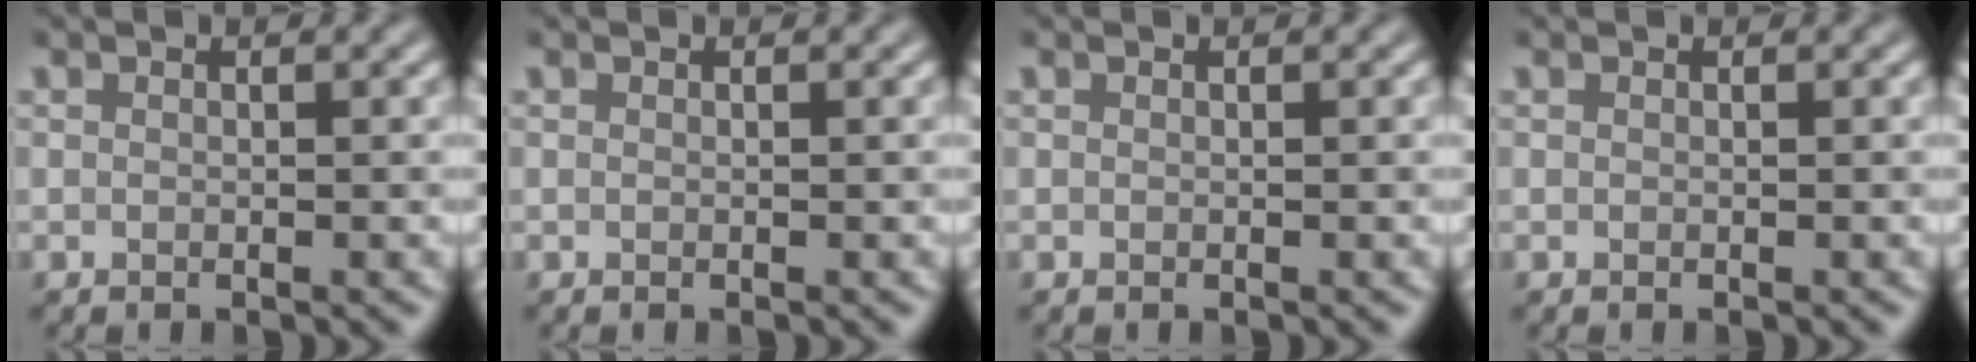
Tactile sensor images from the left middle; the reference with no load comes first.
{"total": 0.0}
{"total": 0.0}
{"total": 0.0}